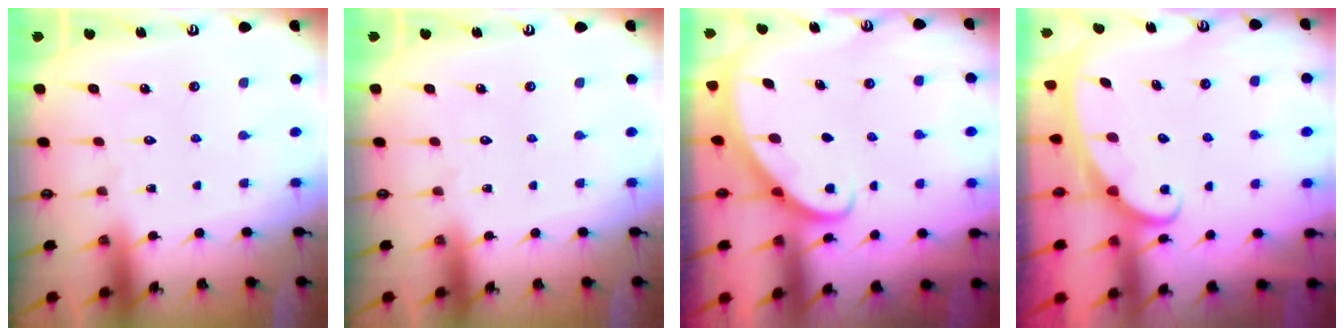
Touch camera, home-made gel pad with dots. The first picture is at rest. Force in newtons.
{"total": 0.0}
{"total": 2.7, "press": 2.7, "slide": 0.2}
{"total": 2.4, "press": 2.4, "slide": 0.4}